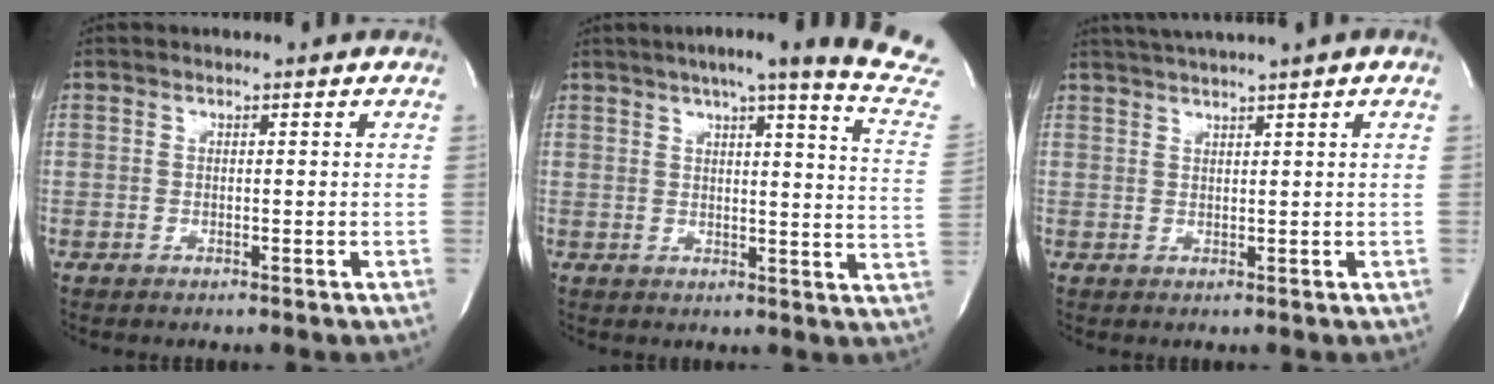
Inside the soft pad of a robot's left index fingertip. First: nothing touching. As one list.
[{"total": 19.5, "force": [16.5, -0.5, 10.4], "torque": [-0.137, -0.060, 0.180]}, {"total": 4.7, "force": [3.4, -1.2, 3.0], "torque": [-0.048, 0.018, 0.060]}]